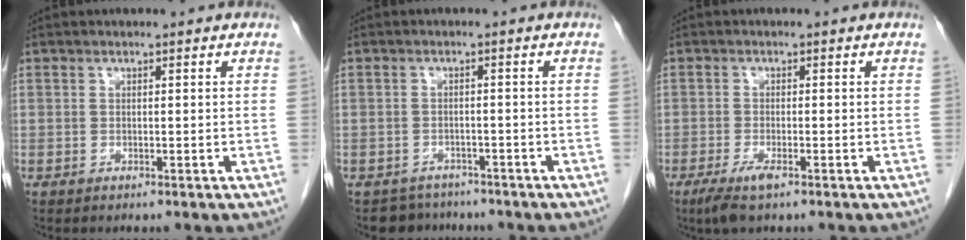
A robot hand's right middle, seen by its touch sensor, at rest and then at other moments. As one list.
[{"total": 3.8, "force": [-3.3, 1.8, -0.7], "torque": [0.008, 0.003, -0.052]}, {"total": 3.5, "force": [-2.1, 0.5, 2.7], "torque": [-0.059, -0.009, -0.040]}]